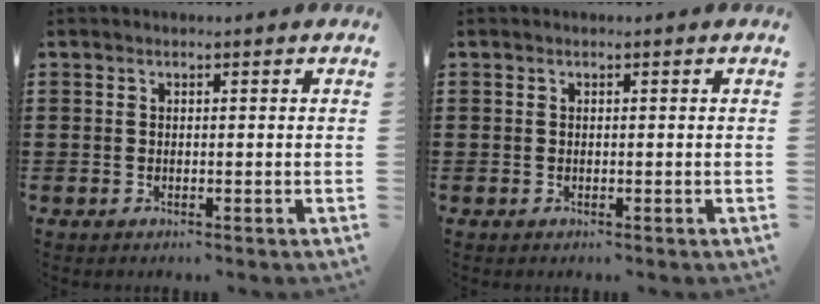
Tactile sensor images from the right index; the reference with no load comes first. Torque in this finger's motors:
{"motor_torque": [2.14, 0.00, 0.02, 0.00]}